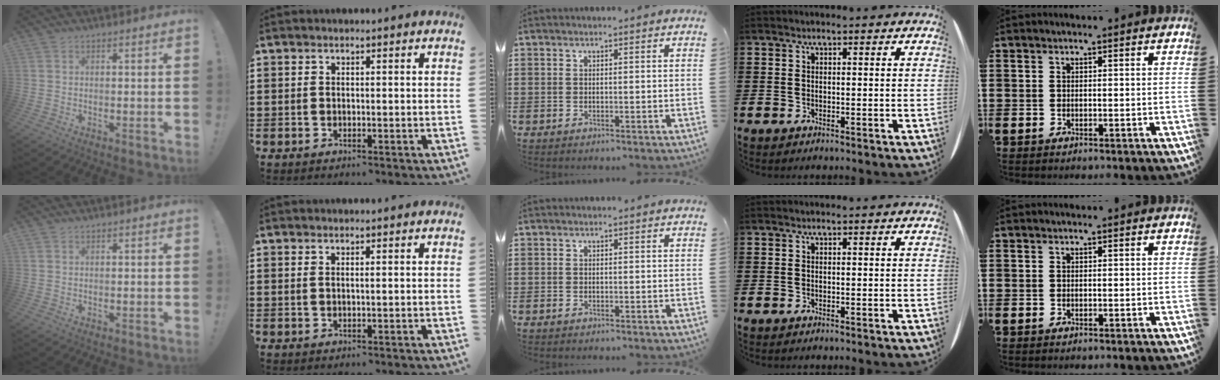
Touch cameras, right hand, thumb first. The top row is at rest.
{"thumb": {"total": 0.7, "force": [0.6, 0.1, 0.2], "torque": [-0.004, 0.000, 0.012]}, "index": {"total": 0.6, "force": [0.2, 0.1, 0.5], "torque": [-0.010, 0.000, 0.005]}}